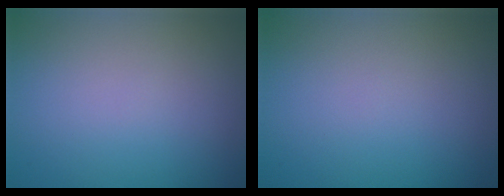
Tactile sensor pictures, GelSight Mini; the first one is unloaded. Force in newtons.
{"total": 0.0}